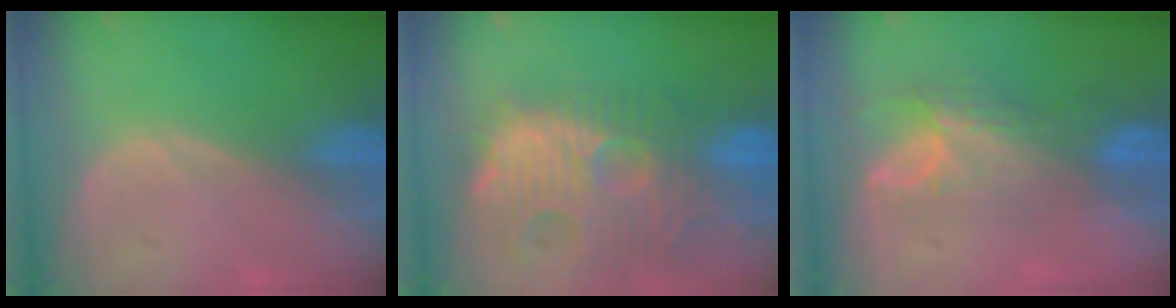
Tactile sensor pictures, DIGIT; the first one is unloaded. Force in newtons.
{"total": 14.6, "press": 12.6, "slide": 7.3}
{"total": 7.8, "press": 6.7, "slide": 4.1}